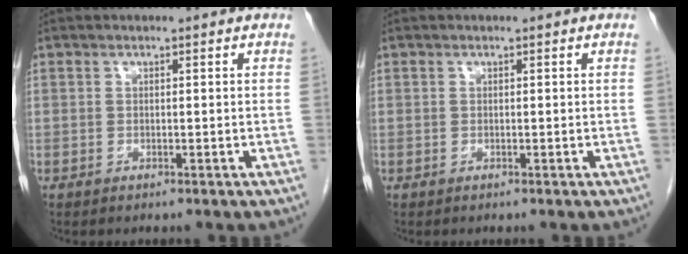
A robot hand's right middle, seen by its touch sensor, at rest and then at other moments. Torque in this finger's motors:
{"motor_torque": [0.00, 0.00, 0.02, -0.01]}